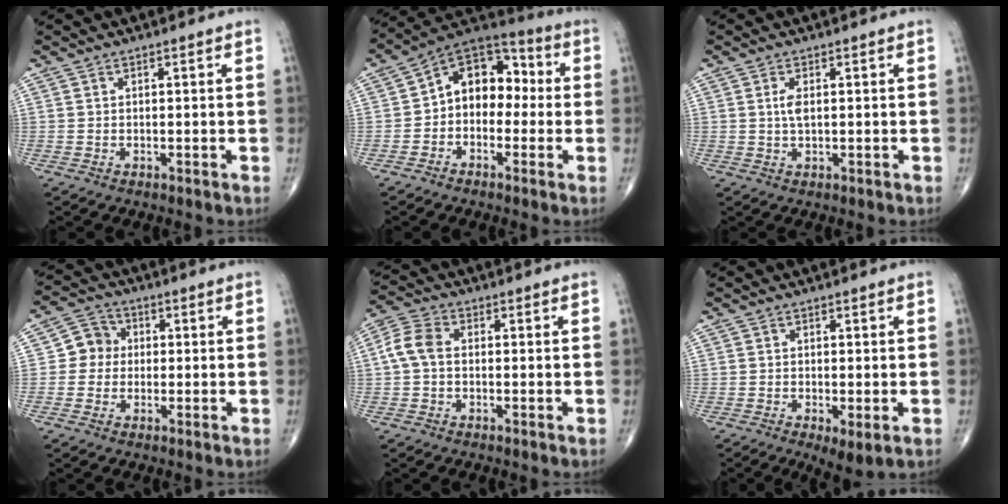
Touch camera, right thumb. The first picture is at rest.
{"total": 11.9, "force": [-0.5, 8.6, 8.2], "torque": [-0.081, 0.047, -0.030]}
{"total": 2.4, "force": [0.4, 1.0, 2.1], "torque": [-0.042, -0.001, 0.007]}
{"total": 5.5, "force": [0.0, 5.2, 2.0], "torque": [-0.007, 0.012, -0.012]}
{"total": 5.6, "force": [-0.1, 3.8, 4.1], "torque": [-0.085, 0.015, -0.011]}
{"total": 4.8, "force": [-1.6, 1.5, 4.2], "torque": [-0.076, -0.014, -0.023]}